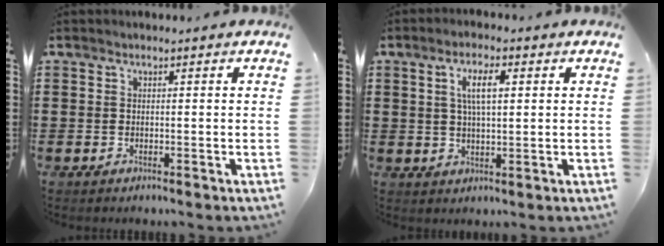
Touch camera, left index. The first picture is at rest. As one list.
[{"total": 5.0, "force": [1.3, 1.7, 4.6], "torque": [-0.095, 0.010, 0.020]}]